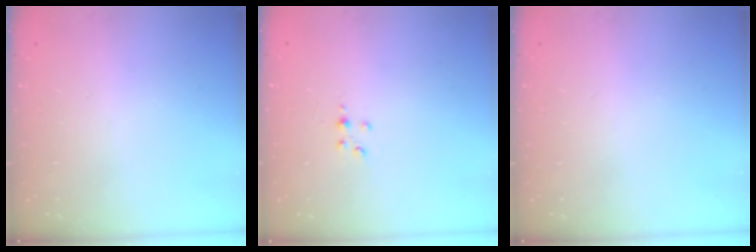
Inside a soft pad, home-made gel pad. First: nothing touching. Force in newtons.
{"total": 2.7, "press": 2.7, "slide": 0.4}
{"total": 0.0}